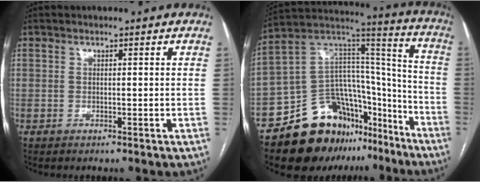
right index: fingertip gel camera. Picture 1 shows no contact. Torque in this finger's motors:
{"motor_torque": [0.02, -0.26, -0.82, -0.21]}